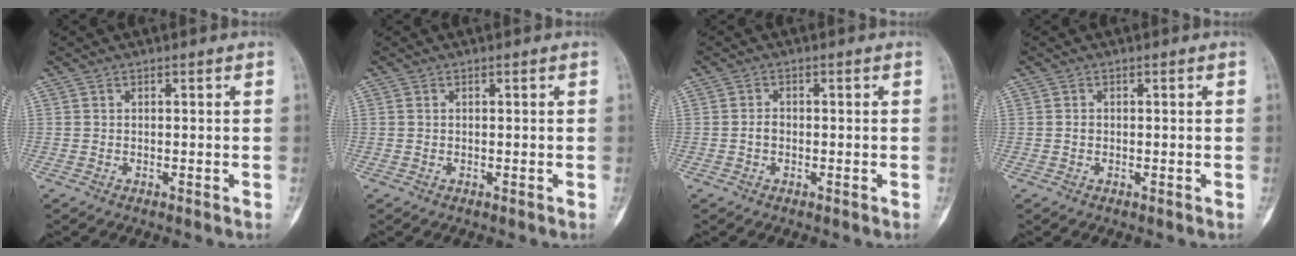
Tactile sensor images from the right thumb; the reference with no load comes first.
{"total": 0.0}
{"total": 1.5, "force": [-0.4, 1.1, 1.0], "torque": [-0.013, 0.005, -0.009]}
{"total": 0.6, "force": [-0.1, 0.5, 0.3], "torque": [-0.006, 0.002, -0.002]}